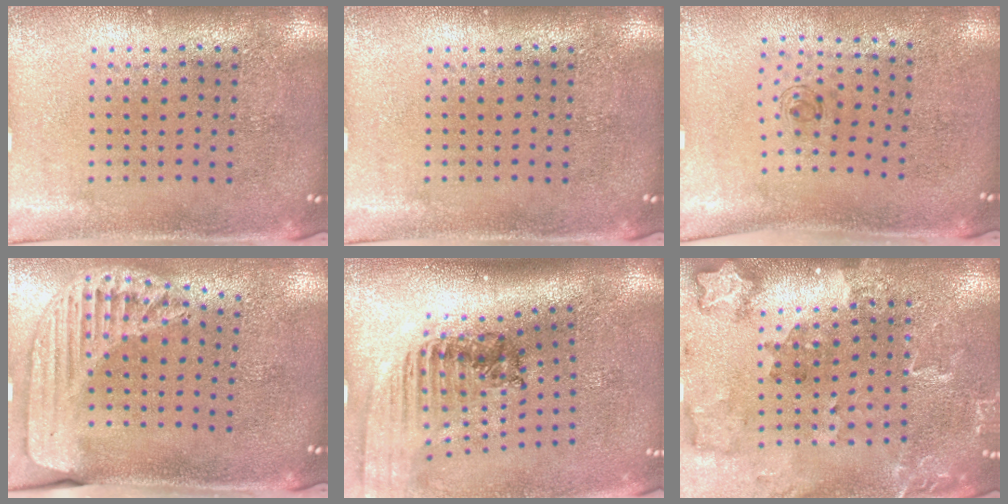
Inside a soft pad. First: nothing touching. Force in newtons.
{"total": 0.0}
{"total": 0.6, "press": 0.2, "slide": 0.6}
{"total": 1.6, "press": 1.5, "slide": 0.4}
{"total": 1.7, "press": 1.4, "slide": 1.0}
{"total": 1.8, "press": 1.8, "slide": 0.0}